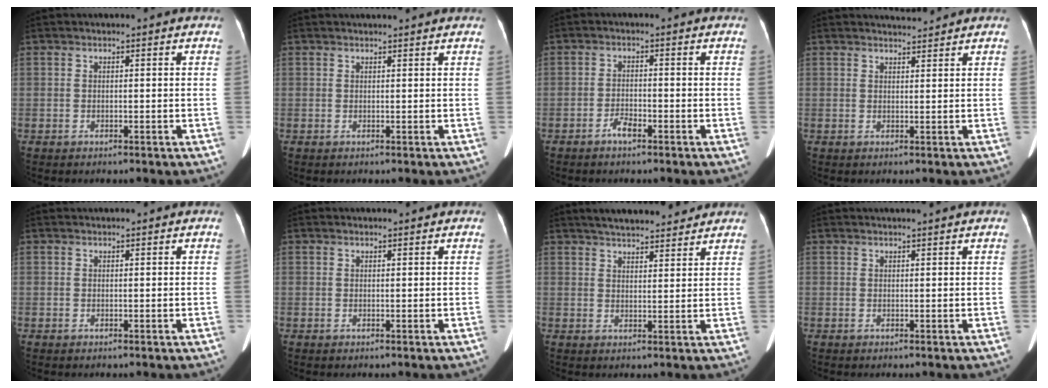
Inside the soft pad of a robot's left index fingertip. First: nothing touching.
{"total": 2.8, "force": [2.7, 0.0, 0.7], "torque": [-0.010, 0.017, 0.033]}
{"total": 2.1, "force": [-1.6, 0.6, 1.3], "torque": [-0.027, 0.000, -0.029]}
{"total": 2.2, "force": [2.2, -0.2, -0.1], "torque": [-0.004, 0.003, 0.038]}
{"total": 0.6, "force": [0.6, 0.1, 0.0], "torque": [-0.004, 0.015, 0.013]}
{"total": 0.9, "force": [0.9, 0.1, 0.1], "torque": [-0.009, 0.007, 0.015]}
{"total": 11.4, "force": [10.2, 2.4, 4.5], "torque": [-0.060, 0.021, 0.141]}
{"total": 2.8, "force": [2.6, -0.4, 0.9], "torque": [-0.012, 0.014, 0.035]}